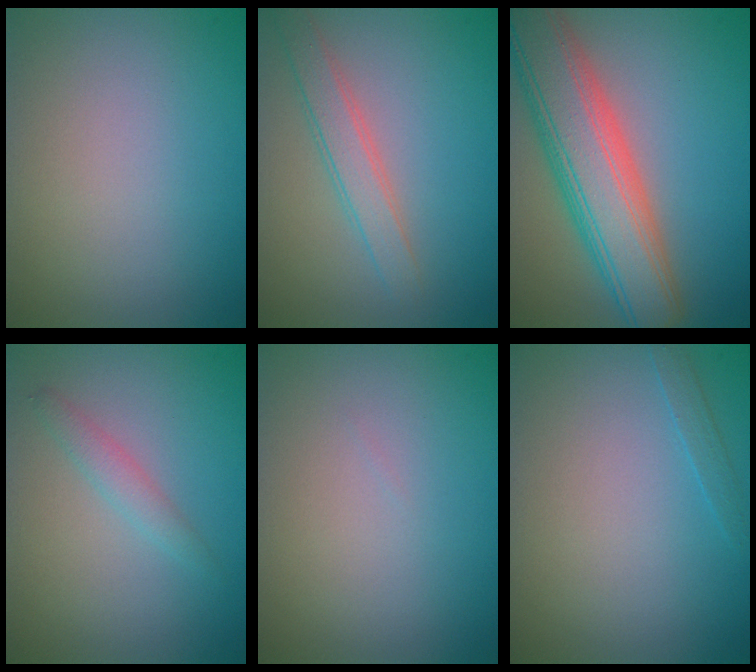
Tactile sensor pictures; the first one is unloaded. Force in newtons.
{"total": 2.5, "press": 2.5, "slide": 0.1}
{"total": 9.5, "press": 9.5, "slide": 0.7}
{"total": 1.5, "press": 1.5, "slide": 0.1}
{"total": 0.0}
{"total": 0.9, "press": 0.9, "slide": 0.1}